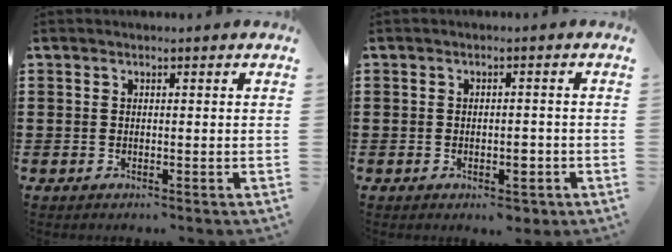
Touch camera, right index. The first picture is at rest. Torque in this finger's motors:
{"motor_torque": [1.29, 0.85, 0.25, 0.01]}